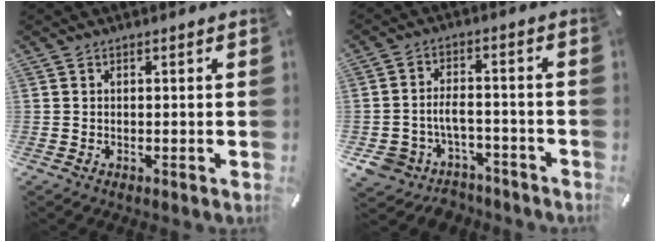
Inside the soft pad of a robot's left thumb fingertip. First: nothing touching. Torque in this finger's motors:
{"motor_torque": [0.38, 0.69, 0.60, 0.59, 0.03]}